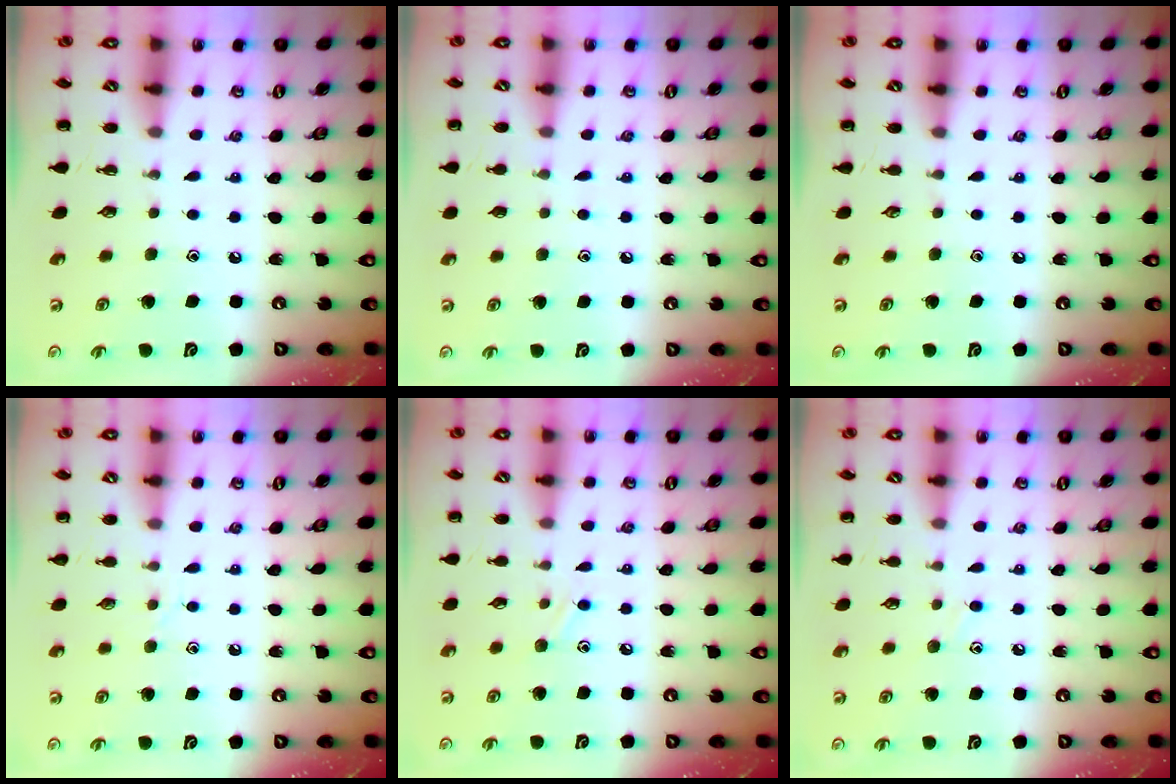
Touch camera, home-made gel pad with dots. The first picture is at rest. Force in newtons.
{"total": 4.4, "press": 4.1, "slide": 1.6}
{"total": 0.0}
{"total": 6.2, "press": 6.0, "slide": 1.2}
{"total": 6.6, "press": 6.3, "slide": 1.8}
{"total": 6.5, "press": 6.1, "slide": 2.3}